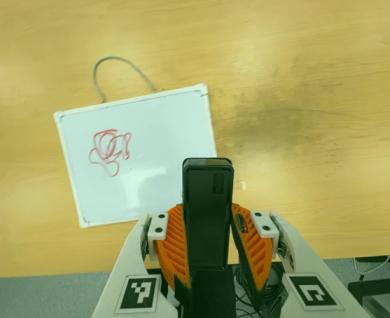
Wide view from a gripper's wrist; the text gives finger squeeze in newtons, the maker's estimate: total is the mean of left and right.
{"total": 3.5, "left": 2.0, "right": 5.0}